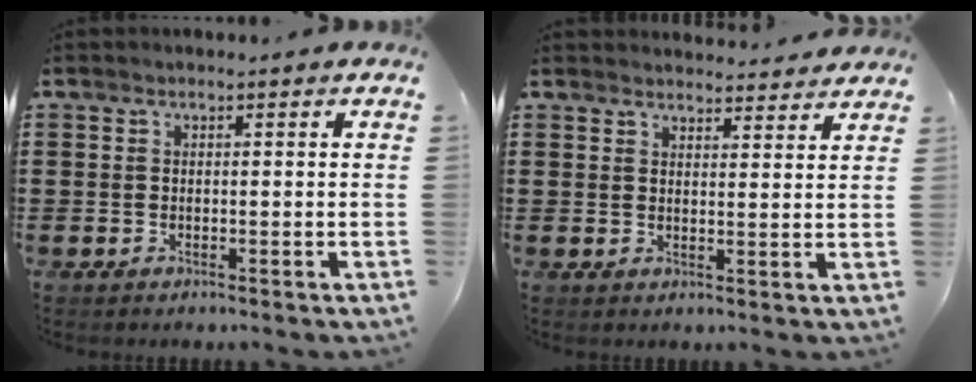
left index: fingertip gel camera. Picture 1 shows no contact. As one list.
[{"total": 3.0, "force": [3.0, 0.2, 0.1], "torque": [-0.003, -0.014, 0.055]}]